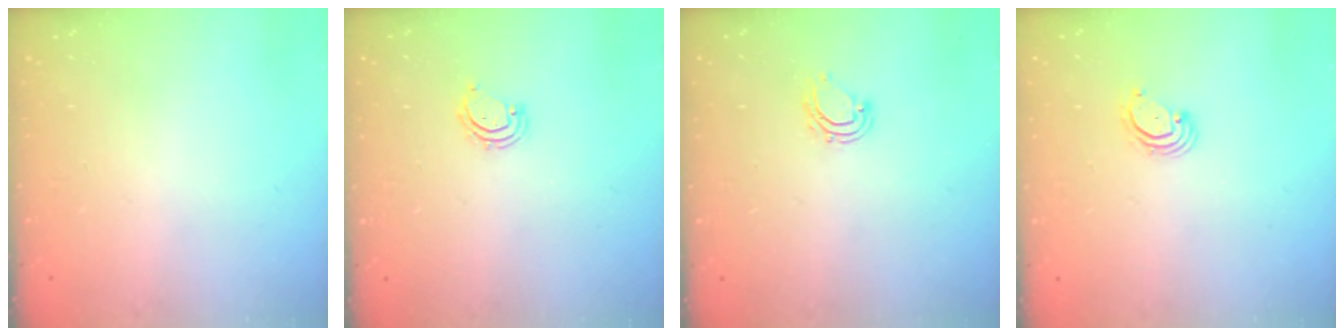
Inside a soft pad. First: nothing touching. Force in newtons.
{"total": 3.7, "press": 3.6, "slide": 0.5}
{"total": 6.3, "press": 6.3, "slide": 0.4}
{"total": 3.0, "press": 3.0, "slide": 0.3}